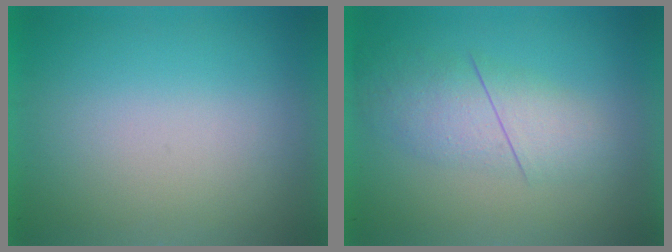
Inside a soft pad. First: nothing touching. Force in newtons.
{"total": 2.8}